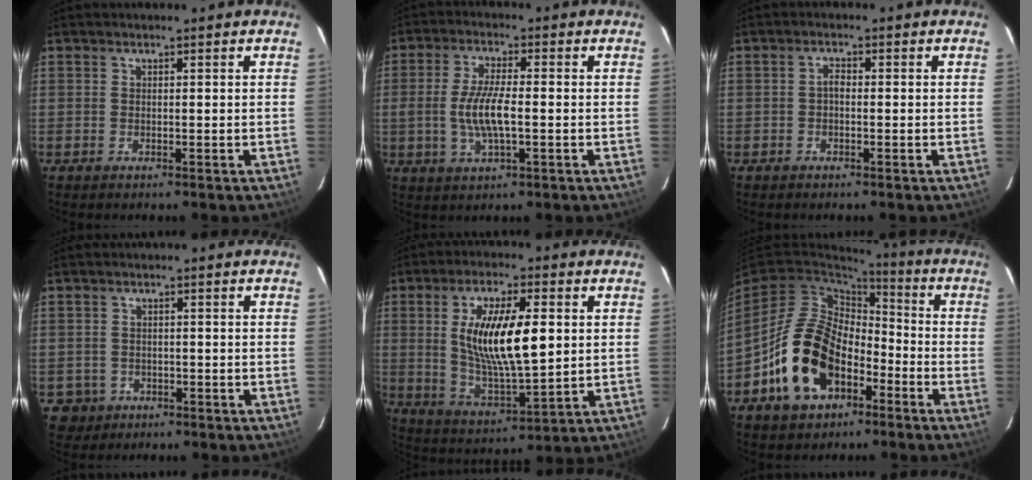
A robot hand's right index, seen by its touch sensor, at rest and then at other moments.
{"total": 7.9, "force": [-1.1, 2.3, 7.5], "torque": [-0.150, -0.002, -0.020]}
{"total": 1.3, "force": [-0.4, 0.7, 1.0], "torque": [-0.019, 0.007, -0.010]}
{"total": 4.1, "force": [-1.5, 3.8, 0.4], "torque": [-0.016, 0.012, -0.017]}
{"total": 16.0, "force": [2.4, 5.3, 14.9], "torque": [-0.271, -0.005, 0.052]}
{"total": 16.3, "force": [-7.0, 10.6, 10.2], "torque": [-0.210, 0.023, -0.105]}